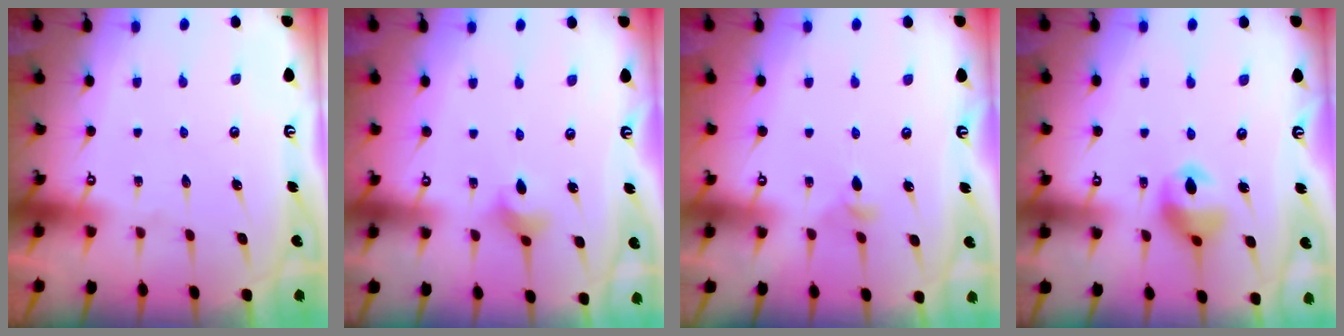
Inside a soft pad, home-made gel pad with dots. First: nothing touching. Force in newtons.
{"total": 4.0, "press": 4.0, "slide": 0.8}
{"total": 3.2, "press": 3.1, "slide": 0.7}
{"total": 11.2, "press": 10.6, "slide": 3.6}